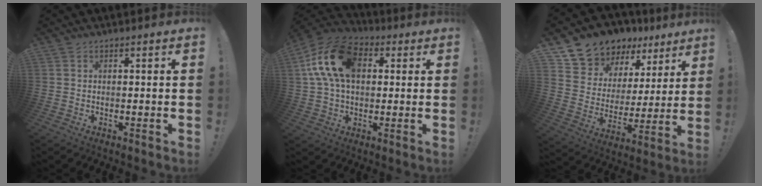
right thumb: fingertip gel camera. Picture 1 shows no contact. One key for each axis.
{"total": 18.1, "fx": 4.3, "fy": 11.8, "fz": 13.0, "tx": -0.234, "ty": 0.005, "tz": 0.077}
{"total": 10.2, "fx": 8.7, "fy": 5.3, "fz": 0.8, "tx": -0.029, "ty": -0.083, "tz": 0.168}